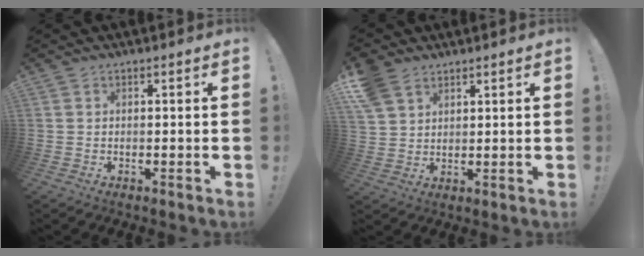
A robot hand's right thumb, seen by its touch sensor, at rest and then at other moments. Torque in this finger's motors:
{"motor_torque": [-0.65, 1.55, 0.33, 0.06, 0.08]}